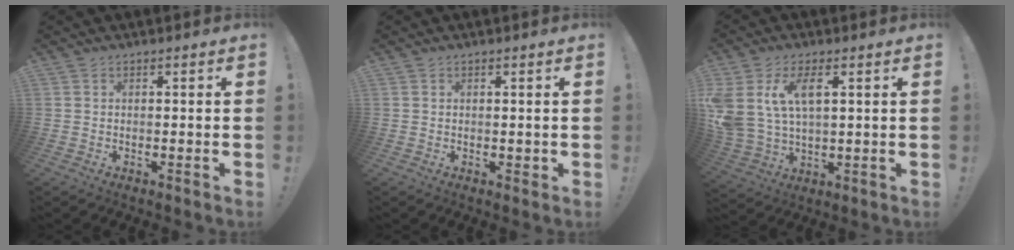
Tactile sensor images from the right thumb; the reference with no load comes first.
{"total": 1.1, "force": [0.4, 0.9, 0.5], "torque": [0.002, -0.003, 0.005]}
{"total": 11.0, "force": [4.6, 6.2, 7.9], "torque": [-0.166, -0.009, 0.085]}